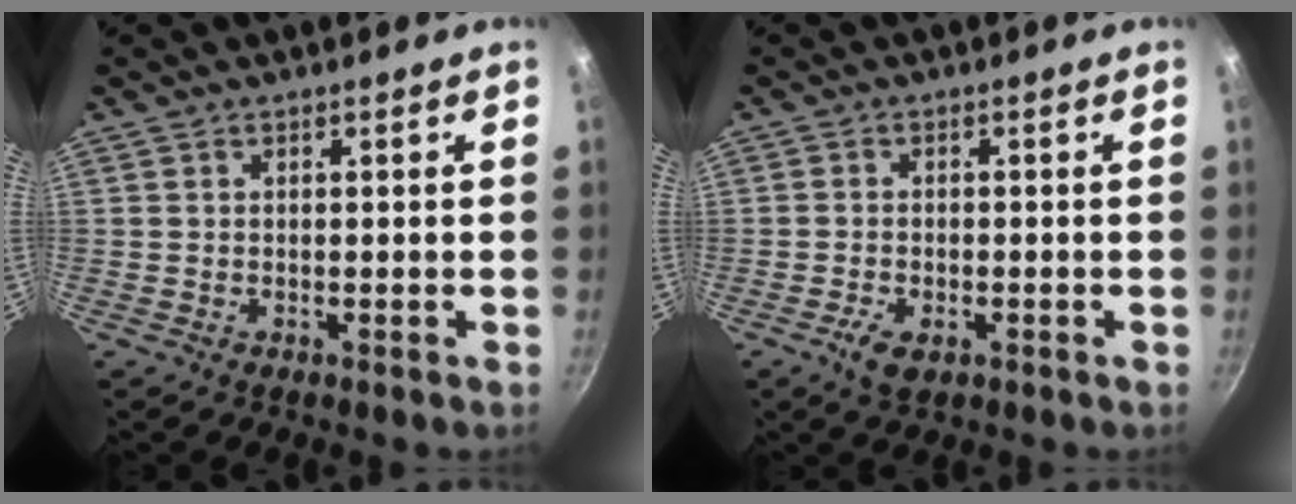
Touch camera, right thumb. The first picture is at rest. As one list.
[{"total": 4.0, "force": [-1.9, 2.1, 2.9], "torque": [-0.056, 0.004, -0.034]}]